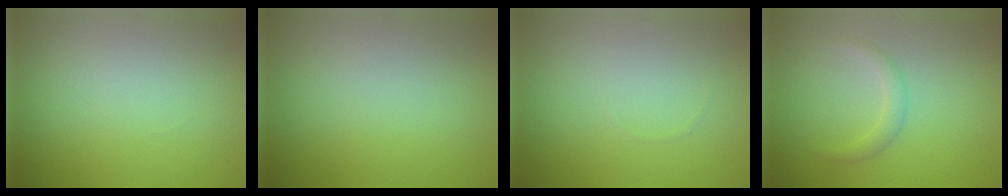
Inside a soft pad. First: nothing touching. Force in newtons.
{"total": 0.0}
{"total": 0.0}
{"total": 0.9, "press": 0.9, "slide": 0.0}